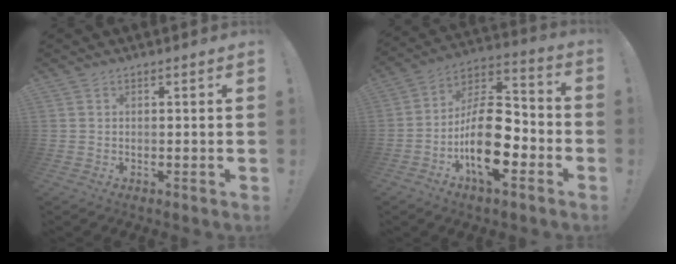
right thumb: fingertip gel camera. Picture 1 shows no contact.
{"total": 20.4, "force": [-6.6, 10.1, 16.5], "torque": [-0.285, 0.033, -0.101]}